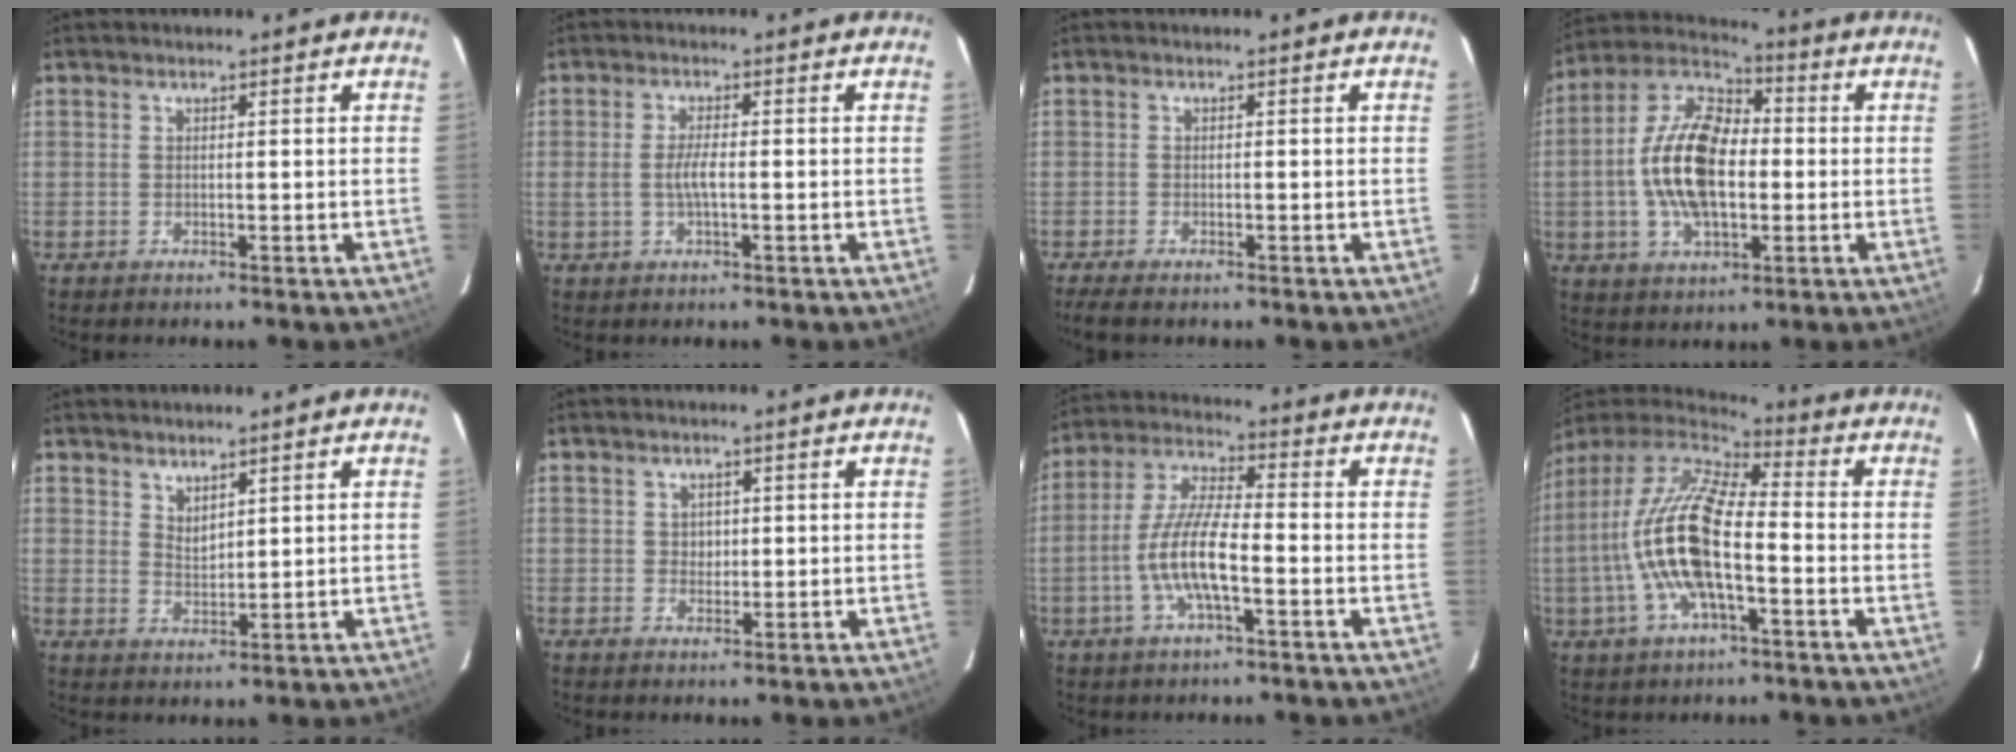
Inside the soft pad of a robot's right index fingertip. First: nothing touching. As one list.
[{"total": 3.3, "force": [-0.5, 0.8, 3.2], "torque": [-0.062, 0.000, -0.009]}, {"total": 3.6, "force": [-2.9, 0.9, 2.0], "torque": [-0.051, -0.016, -0.052]}, {"total": 16.5, "force": [-1.3, 8.8, 13.9], "torque": [-0.277, 0.014, -0.028]}, {"total": 3.0, "force": [2.6, 0.9, 1.1], "torque": [-0.017, -0.004, 0.047]}, {"total": 1.8, "force": [0.4, 1.7, 0.3], "torque": [-0.001, 0.004, 0.007]}, {"total": 10.6, "force": [-3.5, 2.5, 9.7], "torque": [-0.204, 0.001, -0.068]}, {"total": 18.0, "force": [-3.7, 6.4, 16.5], "torque": [-0.322, -0.002, -0.079]}]